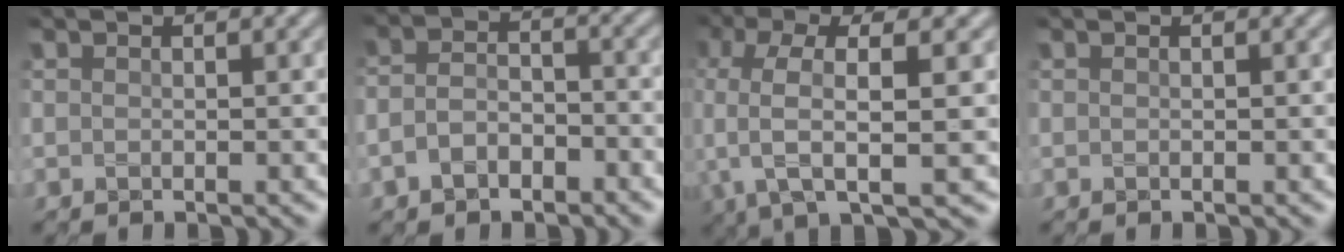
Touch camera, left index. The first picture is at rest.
{"total": 3.2, "force": [-1.6, 1.9, 2.0], "torque": [-0.040, 0.002, -0.038]}
{"total": 7.7, "force": [-0.8, 2.4, 7.3], "torque": [-0.145, 0.004, -0.021]}
{"total": 0.0}